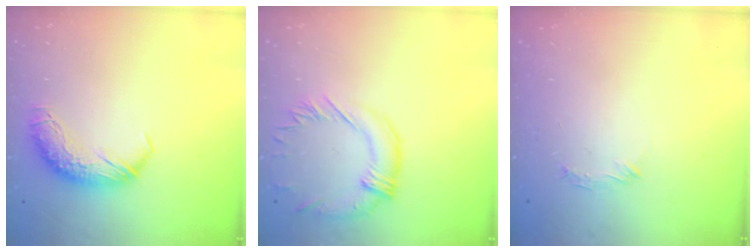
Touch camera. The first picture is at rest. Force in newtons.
{"total": 1.1, "press": 0.2, "slide": 1.1}
{"total": 6.8, "press": 6.7, "slide": 1.1}